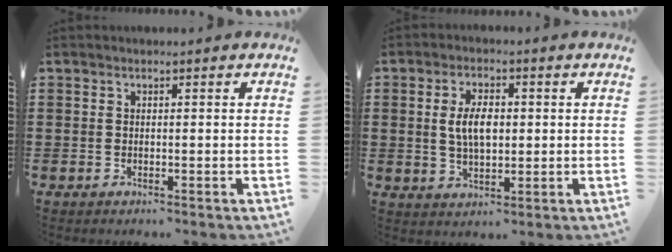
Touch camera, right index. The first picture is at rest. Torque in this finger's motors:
{"motor_torque": [0.37, -0.06, 0.54, 0.12]}